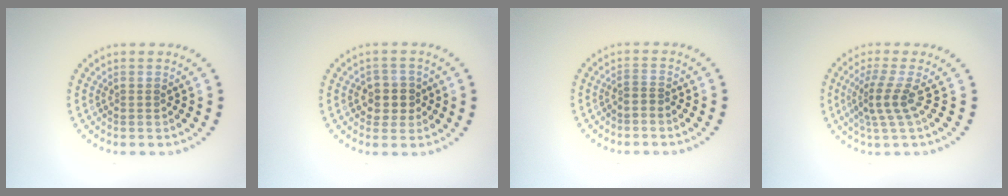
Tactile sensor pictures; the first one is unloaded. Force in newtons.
{"total": 2.6, "press": 2.5, "slide": 0.8}
{"total": 0.6, "press": 0.5, "slide": 0.4}
{"total": 3.0, "press": 2.0, "slide": 2.2}